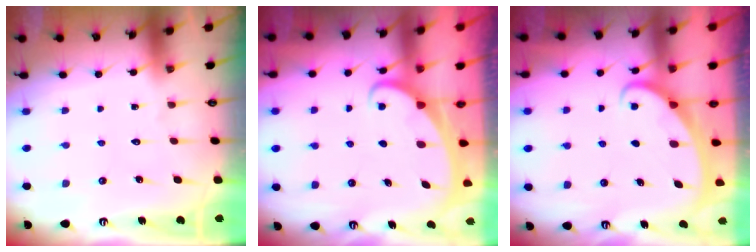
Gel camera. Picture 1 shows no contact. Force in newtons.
{"total": 1.9, "press": 1.9, "slide": 0.1}
{"total": 2.2, "press": 2.2, "slide": 0.4}